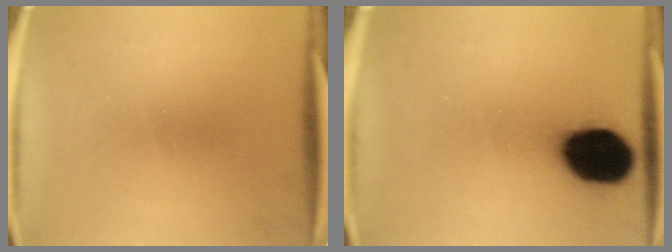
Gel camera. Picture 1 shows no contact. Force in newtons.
{"total": 18.5}